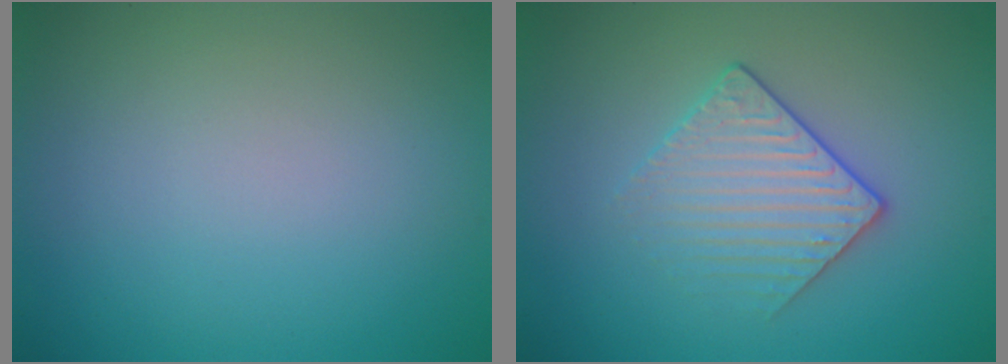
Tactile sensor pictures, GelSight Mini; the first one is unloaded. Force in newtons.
{"total": 2.4, "press": 2.1, "slide": 1.1}